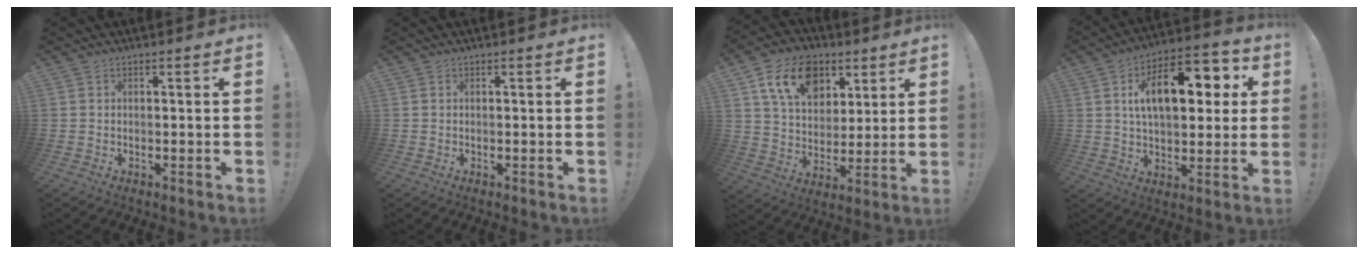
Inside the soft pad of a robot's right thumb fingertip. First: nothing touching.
{"total": 0.0}
{"total": 16.6, "force": [8.2, 11.3, 8.9], "torque": [-0.136, -0.030, 0.153]}
{"total": 17.4, "force": [4.6, 9.3, 13.9], "torque": [-0.207, 0.002, 0.076]}